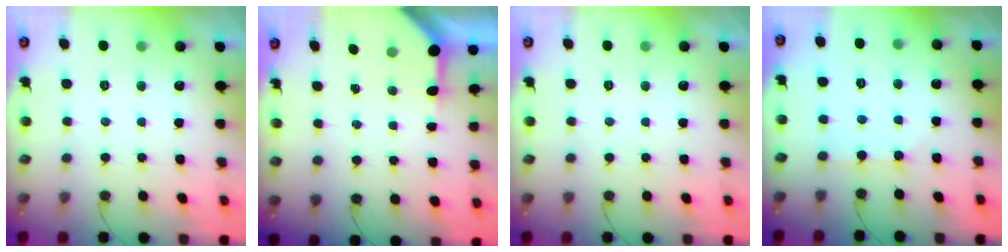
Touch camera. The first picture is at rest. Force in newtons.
{"total": 3.4, "press": 3.4, "slide": 0.3}
{"total": 0.0}
{"total": 2.2, "press": 2.2, "slide": 0.4}